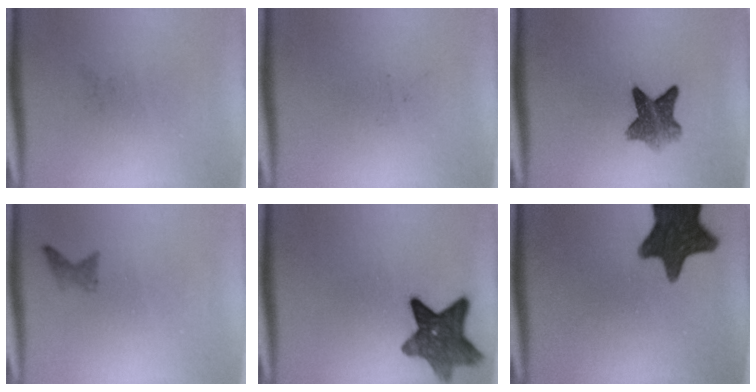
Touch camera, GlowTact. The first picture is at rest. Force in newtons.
{"total": 0.0}
{"total": 6.4}
{"total": 1.1}
{"total": 9.9}
{"total": 14.8}